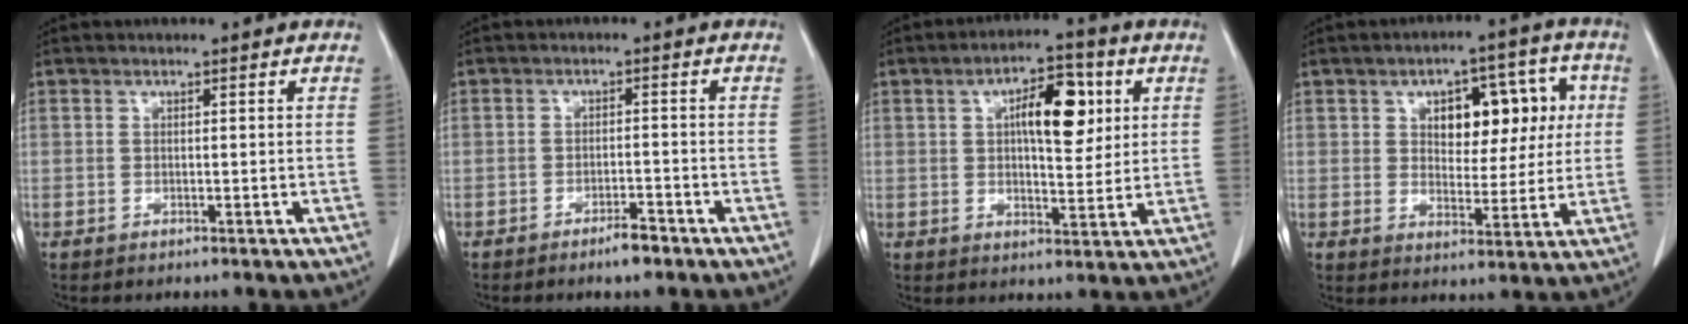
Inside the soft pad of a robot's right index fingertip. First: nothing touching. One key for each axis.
{"total": 2.9, "fx": -2.2, "fy": 0.5, "fz": 1.8, "tx": -0.031, "ty": 0.000, "tz": -0.035}
{"total": 9.6, "fx": 2.8, "fy": 3.5, "fz": 8.4, "tx": -0.131, "ty": 0.014, "tz": 0.045}
{"total": 10.8, "fx": 2.9, "fy": 5.9, "fz": 8.6, "tx": -0.107, "ty": 0.033, "tz": 0.047}